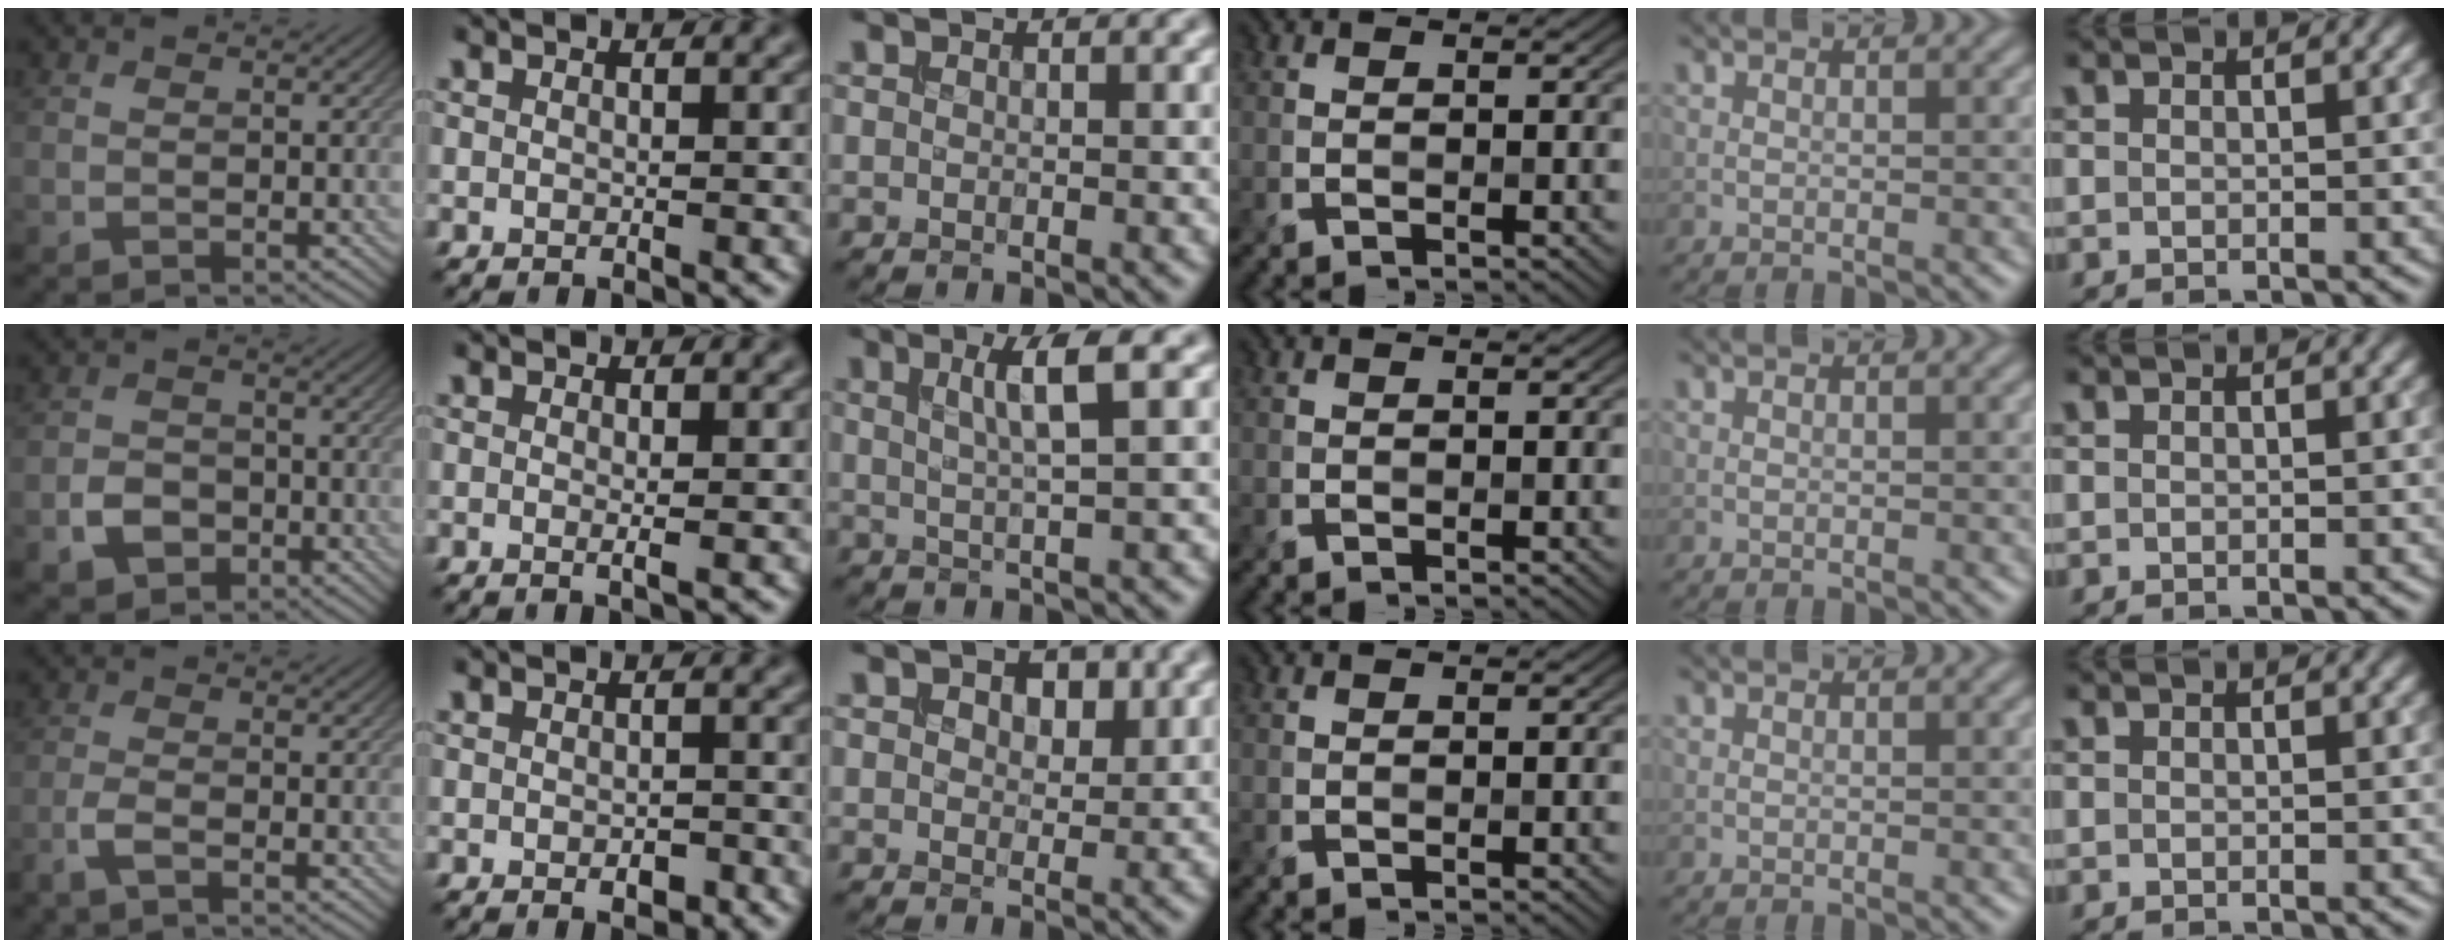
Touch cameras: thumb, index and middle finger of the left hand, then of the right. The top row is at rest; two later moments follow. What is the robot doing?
{"motion": "extract", "object": "file holder"}